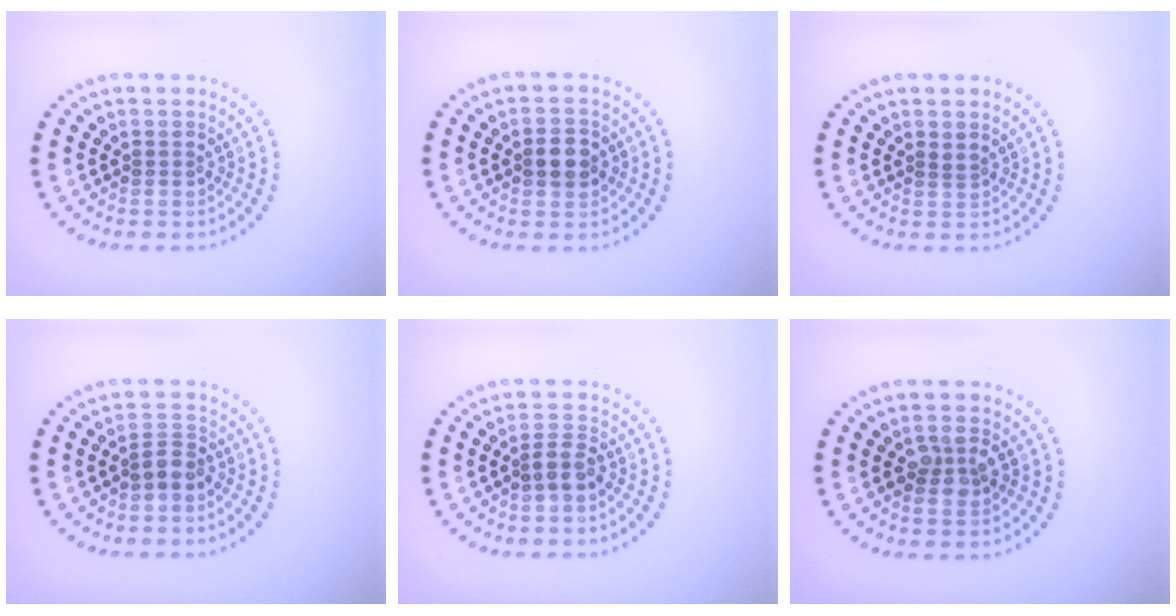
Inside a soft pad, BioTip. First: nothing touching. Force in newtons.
{"total": 2.7, "press": 2.6, "slide": 0.2}
{"total": 0.6, "press": 0.4, "slide": 0.5}
{"total": 2.1, "press": 1.7, "slide": 1.2}
{"total": 2.2, "press": 1.9, "slide": 1.0}
{"total": 2.4, "press": 2.4, "slide": 0.1}